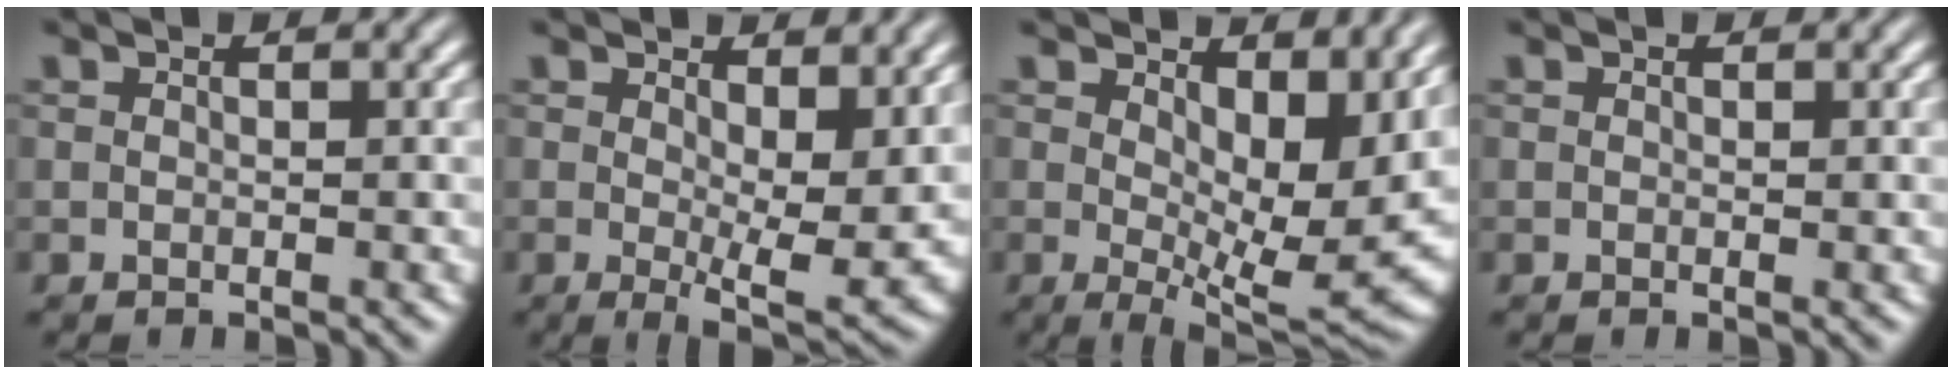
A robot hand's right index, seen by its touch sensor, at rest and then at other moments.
{"total": 5.1, "force": [-0.3, 1.1, 5.0], "torque": [-0.062, -0.031, 0.006]}
{"total": 7.5, "force": [0.2, 2.1, 7.1], "torque": [-0.075, -0.030, 0.019]}
{"total": 0.0}